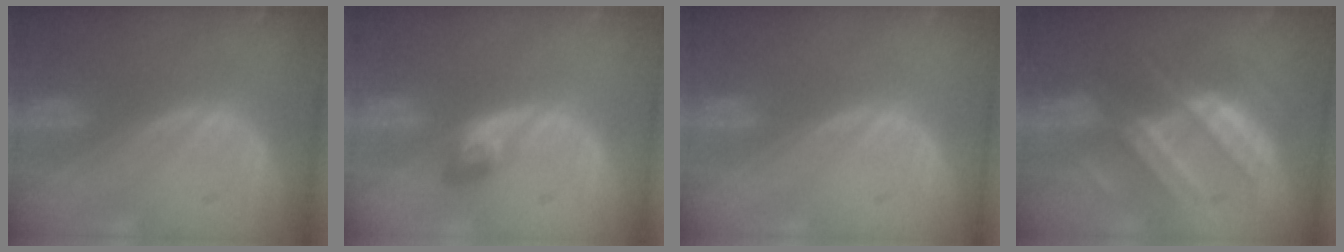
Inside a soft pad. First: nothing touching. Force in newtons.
{"total": 3.0, "press": 2.7, "slide": 1.4}
{"total": 0.0}
{"total": 7.8, "press": 7.8, "slide": 0.3}